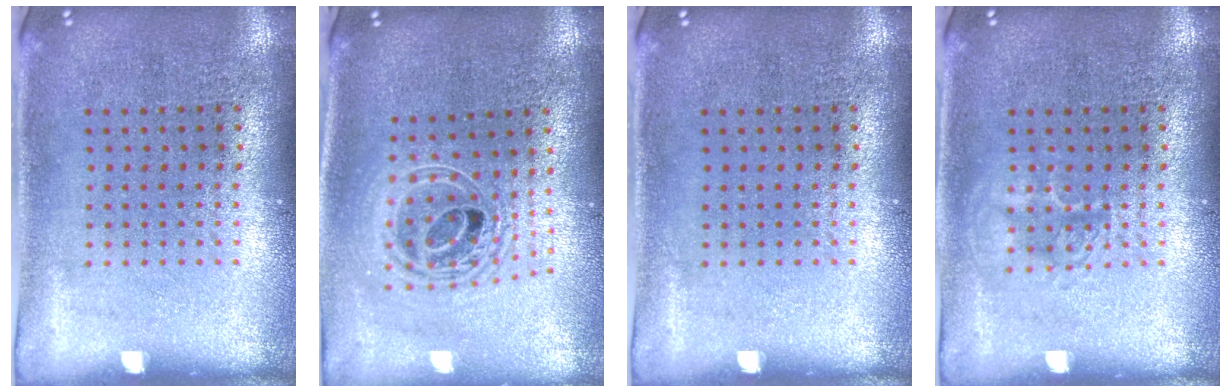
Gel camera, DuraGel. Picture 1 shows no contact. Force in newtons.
{"total": 2.1, "press": 1.6, "slide": 1.3}
{"total": 0.0}
{"total": 1.7, "press": 1.6, "slide": 0.3}